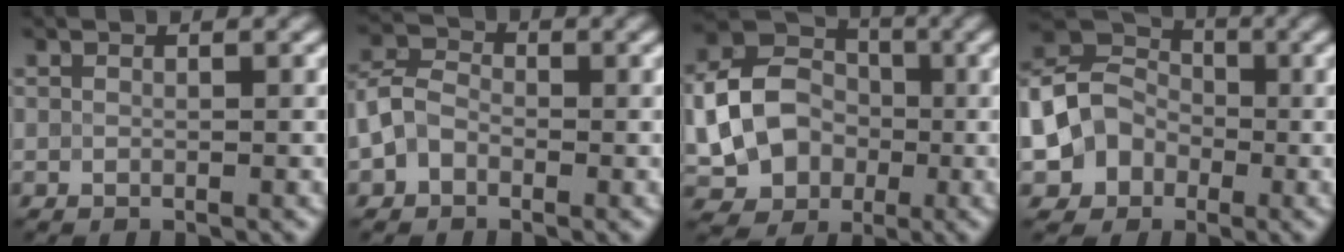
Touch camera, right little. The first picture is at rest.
{"total": 2.6, "force": [-1.0, 2.0, 1.3], "torque": [-0.027, 0.009, -0.029]}
{"total": 8.4, "force": [-0.7, 6.9, 4.7], "torque": [-0.080, -0.013, -0.017]}
{"total": 6.5, "force": [-2.0, 5.7, 2.3], "torque": [-0.036, 0.005, -0.057]}